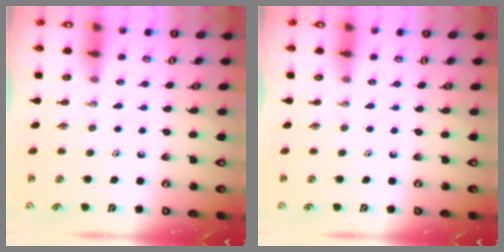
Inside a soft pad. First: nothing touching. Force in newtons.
{"total": 0.0}